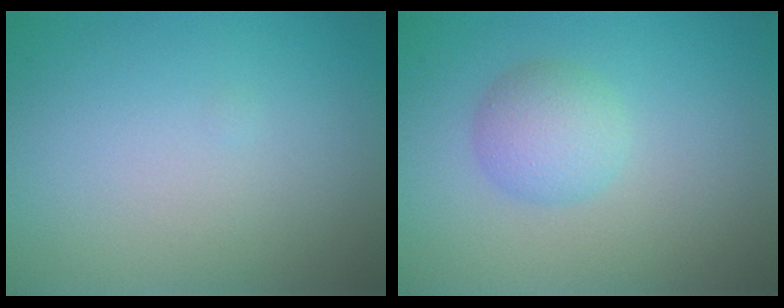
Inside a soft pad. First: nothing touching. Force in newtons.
{"total": 2.7, "press": 2.7, "slide": 0.1}